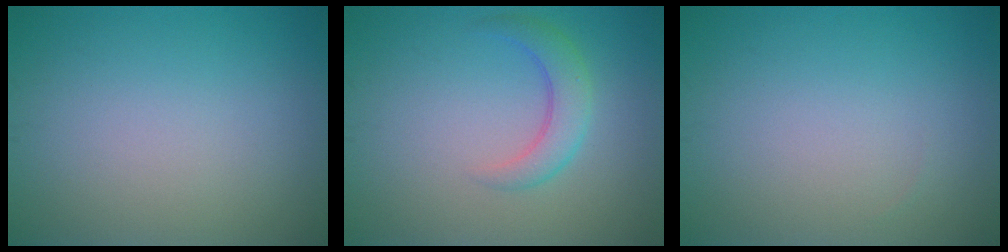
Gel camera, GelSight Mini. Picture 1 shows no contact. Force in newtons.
{"total": 2.8, "press": 2.8, "slide": 0.1}
{"total": 0.0}